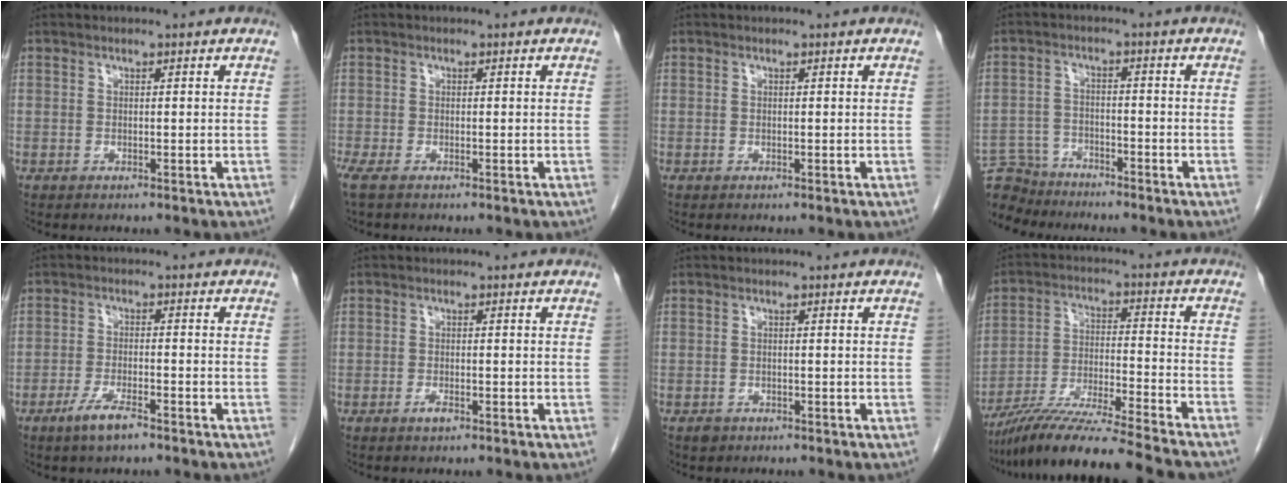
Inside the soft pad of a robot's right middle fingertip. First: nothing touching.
{"total": 2.6, "force": [-1.9, 0.8, 1.6], "torque": [-0.035, -0.011, -0.032]}
{"total": 0.0}
{"total": 7.4, "force": [-7.0, 2.4, -0.1], "torque": [0.001, 0.003, -0.129]}
{"total": 4.4, "force": [-3.1, 0.7, 3.1], "torque": [-0.067, -0.006, -0.056]}
{"total": 1.2, "force": [-0.7, 0.3, 0.9], "torque": [-0.019, -0.001, -0.011]}
{"total": 1.2, "force": [-0.8, 0.9, 0.1], "torque": [-0.006, 0.002, -0.009]}
{"total": 16.8, "force": [-14.5, -1.1, 8.2], "torque": [-0.156, -0.031, -0.250]}